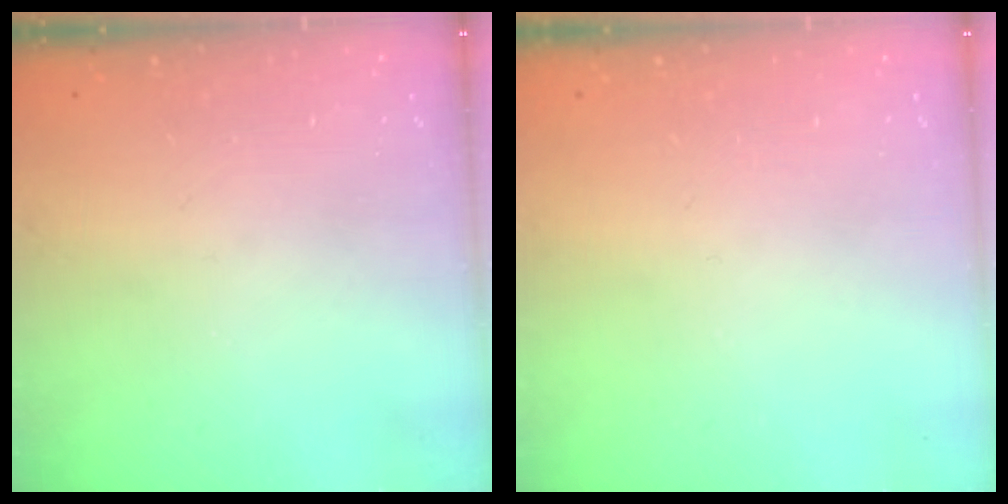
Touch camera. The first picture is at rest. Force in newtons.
{"total": 0.0}